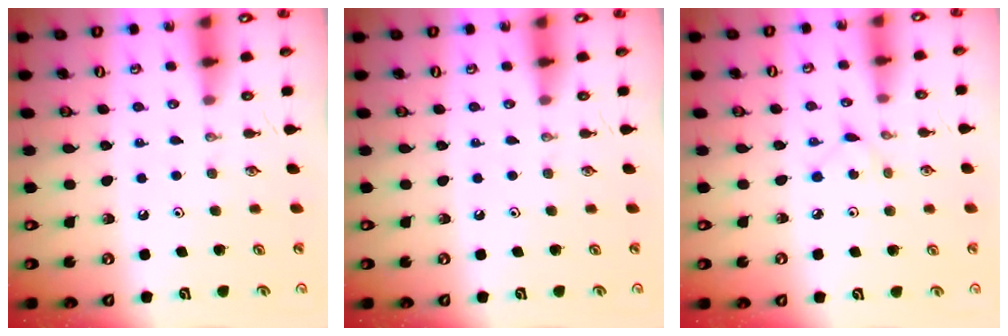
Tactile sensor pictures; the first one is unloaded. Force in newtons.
{"total": 0.0}
{"total": 3.5, "press": 3.4, "slide": 0.5}